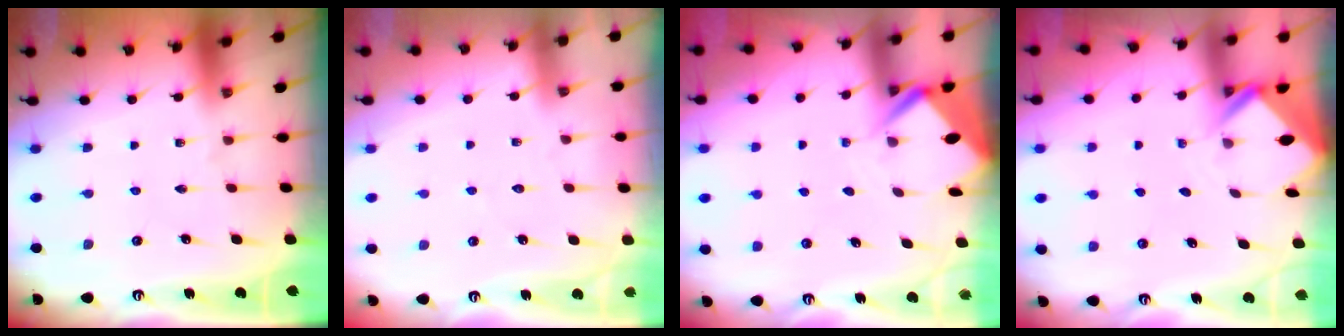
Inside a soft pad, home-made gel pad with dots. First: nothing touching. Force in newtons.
{"total": 2.8, "press": 2.8, "slide": 0.3}
{"total": 3.8, "press": 3.8, "slide": 0.3}
{"total": 2.4, "press": 2.4, "slide": 0.2}